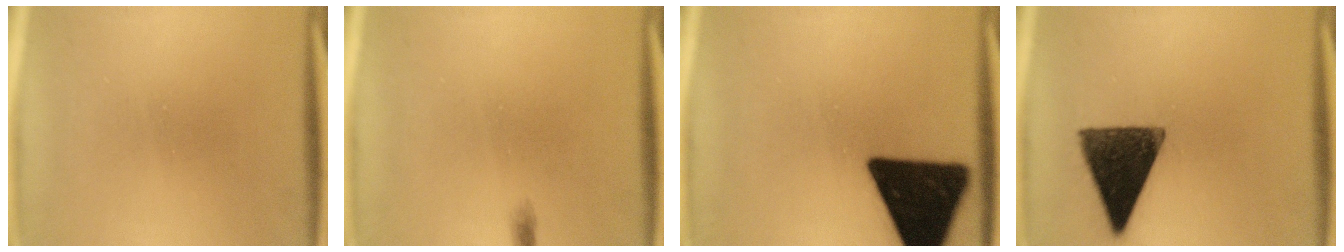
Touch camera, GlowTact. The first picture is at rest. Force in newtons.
{"total": 0.6}
{"total": 19.0}
{"total": 13.7}